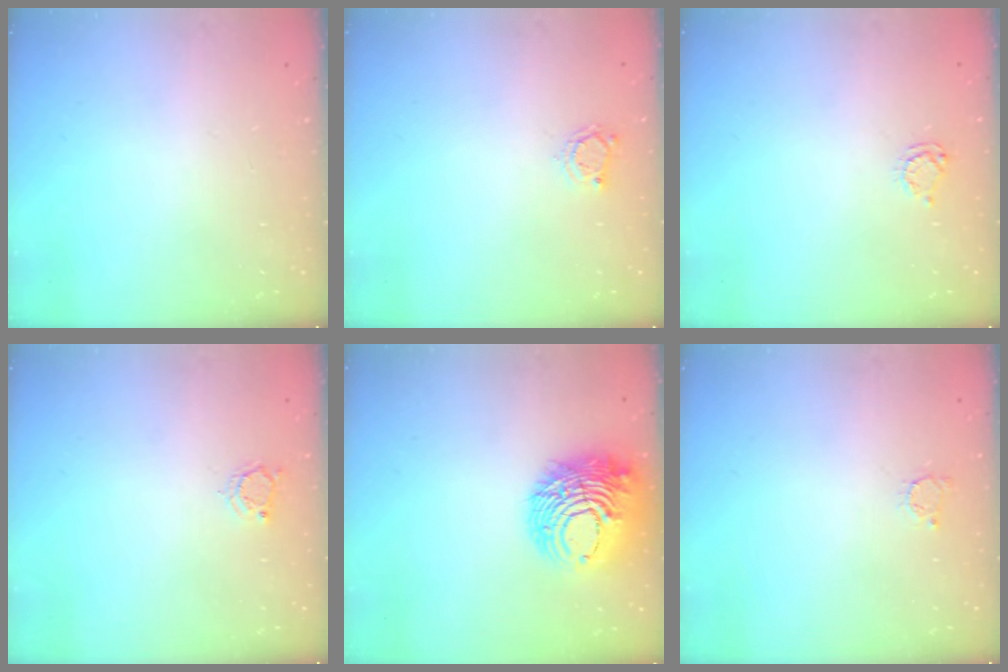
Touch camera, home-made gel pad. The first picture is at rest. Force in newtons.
{"total": 2.9, "press": 2.9, "slide": 0.3}
{"total": 3.5, "press": 3.5, "slide": 0.4}
{"total": 3.6, "press": 3.5, "slide": 0.4}
{"total": 14.6, "press": 14.4, "slide": 1.8}
{"total": 2.5, "press": 2.5, "slide": 0.3}